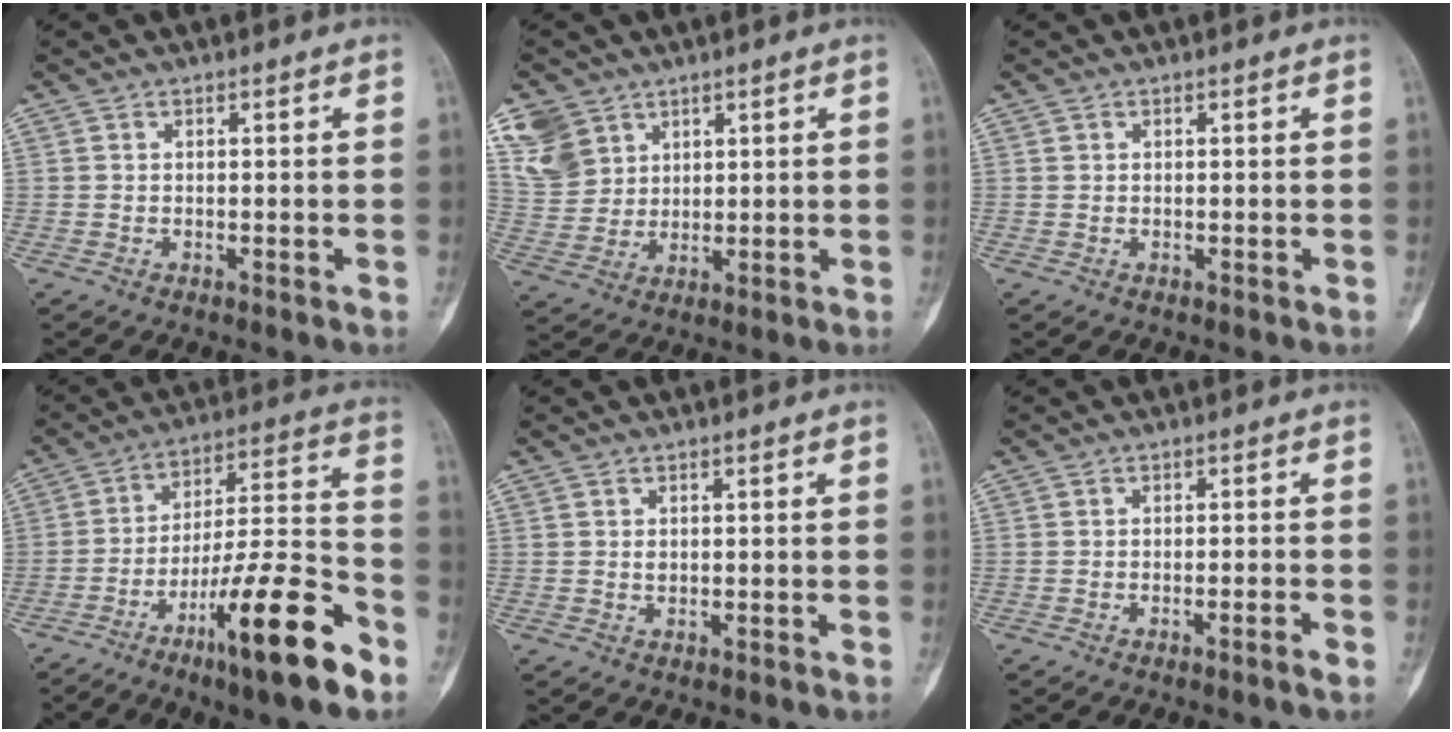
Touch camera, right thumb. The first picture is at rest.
{"total": 8.9, "force": [5.2, 6.7, 2.7], "torque": [-0.039, -0.022, 0.120]}
{"total": 0.0}
{"total": 20.1, "force": [-10.9, 3.2, 16.6], "torque": [-0.287, 0.059, -0.177]}
{"total": 0.8, "force": [0.2, 0.6, 0.5], "torque": [-0.007, 0.000, 0.006]}
{"total": 1.8, "force": [-1.1, -0.2, 1.4], "torque": [-0.030, 0.004, -0.020]}